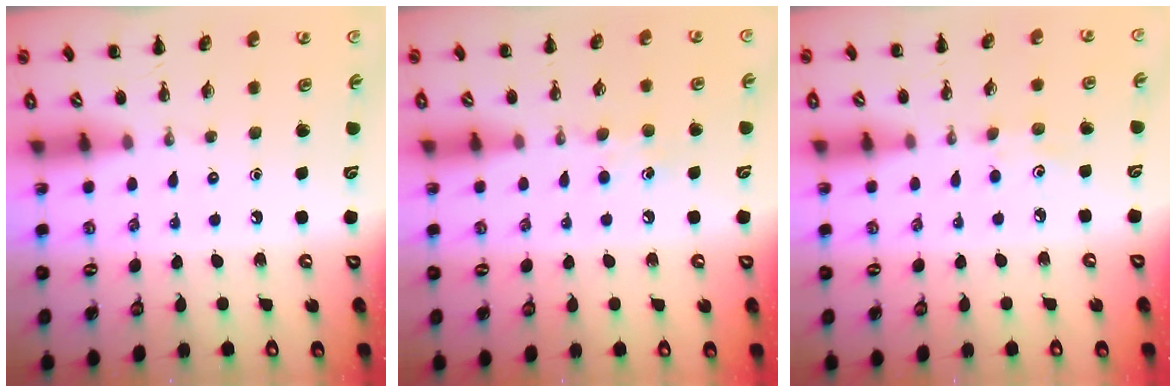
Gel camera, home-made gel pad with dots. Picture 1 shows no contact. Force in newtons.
{"total": 6.2, "press": 6.0, "slide": 1.7}
{"total": 3.5, "press": 3.4, "slide": 0.8}